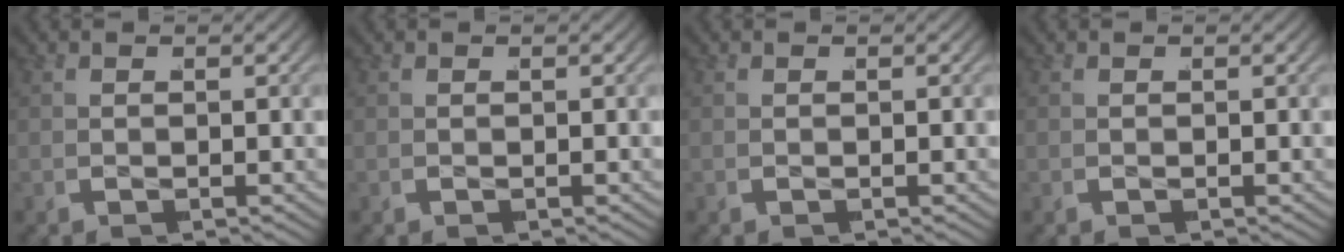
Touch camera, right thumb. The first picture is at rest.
{"total": 0.0}
{"total": 0.0}
{"total": 0.0}